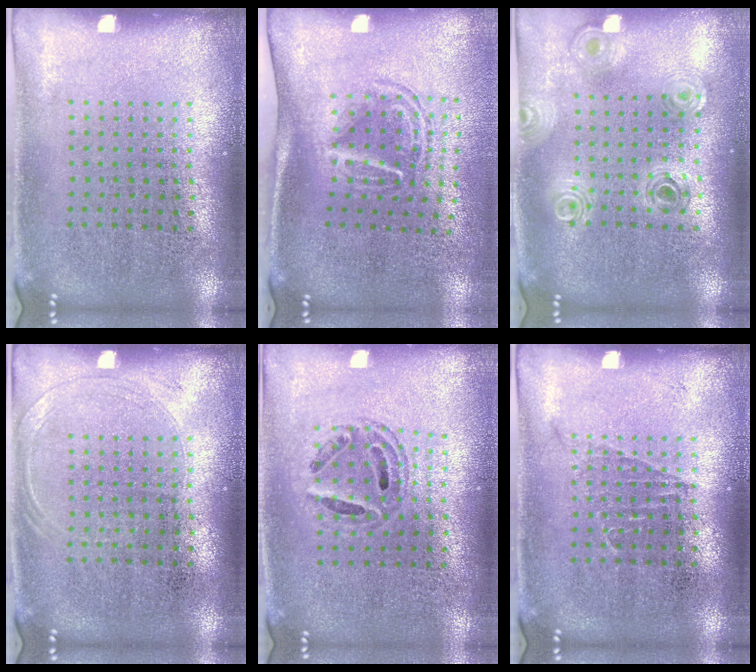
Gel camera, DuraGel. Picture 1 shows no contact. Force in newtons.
{"total": 1.6, "press": 1.1, "slide": 1.2}
{"total": 0.8, "press": 0.8, "slide": 0.1}
{"total": 1.1, "press": 1.0, "slide": 0.3}
{"total": 0.6, "press": 0.6, "slide": 0.2}
{"total": 0.6, "press": 0.6, "slide": 0.1}